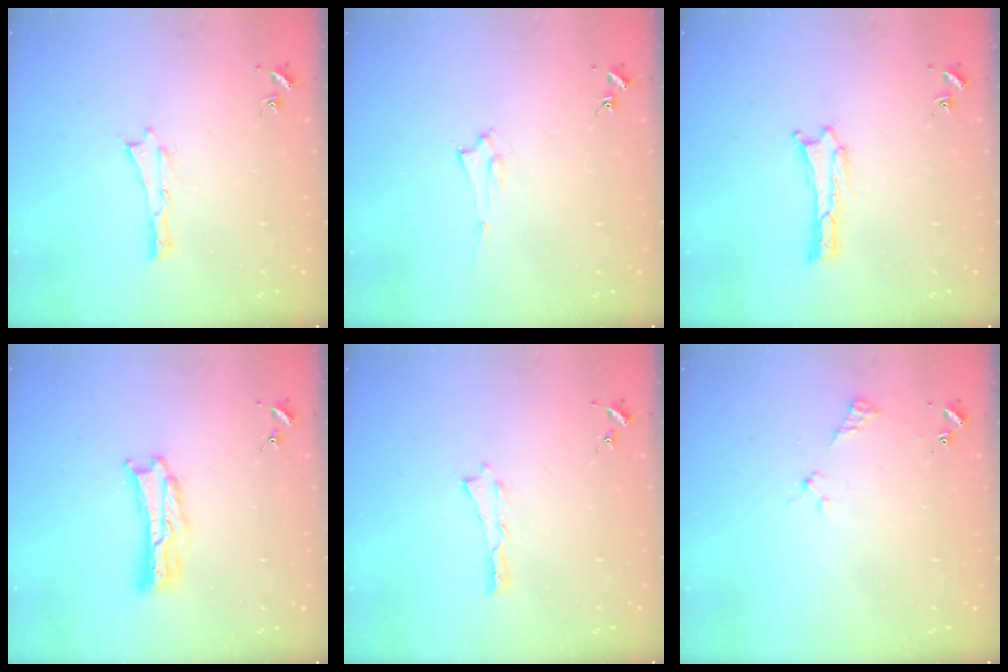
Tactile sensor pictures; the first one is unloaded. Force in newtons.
{"total": 1.5, "press": 1.5, "slide": 0.2}
{"total": 0.0}
{"total": 2.8, "press": 2.7, "slide": 0.4}
{"total": 0.0}
{"total": 2.5, "press": 2.5, "slide": 0.3}